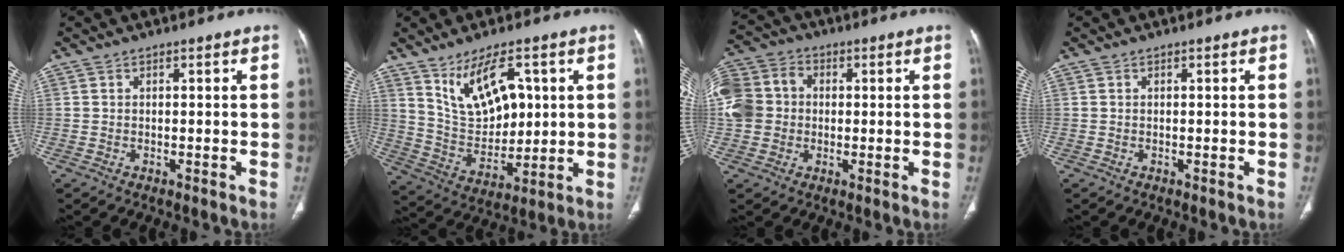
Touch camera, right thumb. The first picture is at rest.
{"total": 13.4, "force": [5.2, 7.1, 10.2], "torque": [-0.149, -0.027, 0.115]}
{"total": 13.6, "force": [0.8, 11.6, 6.9], "torque": [-0.158, 0.034, 0.012]}
{"total": 0.0}